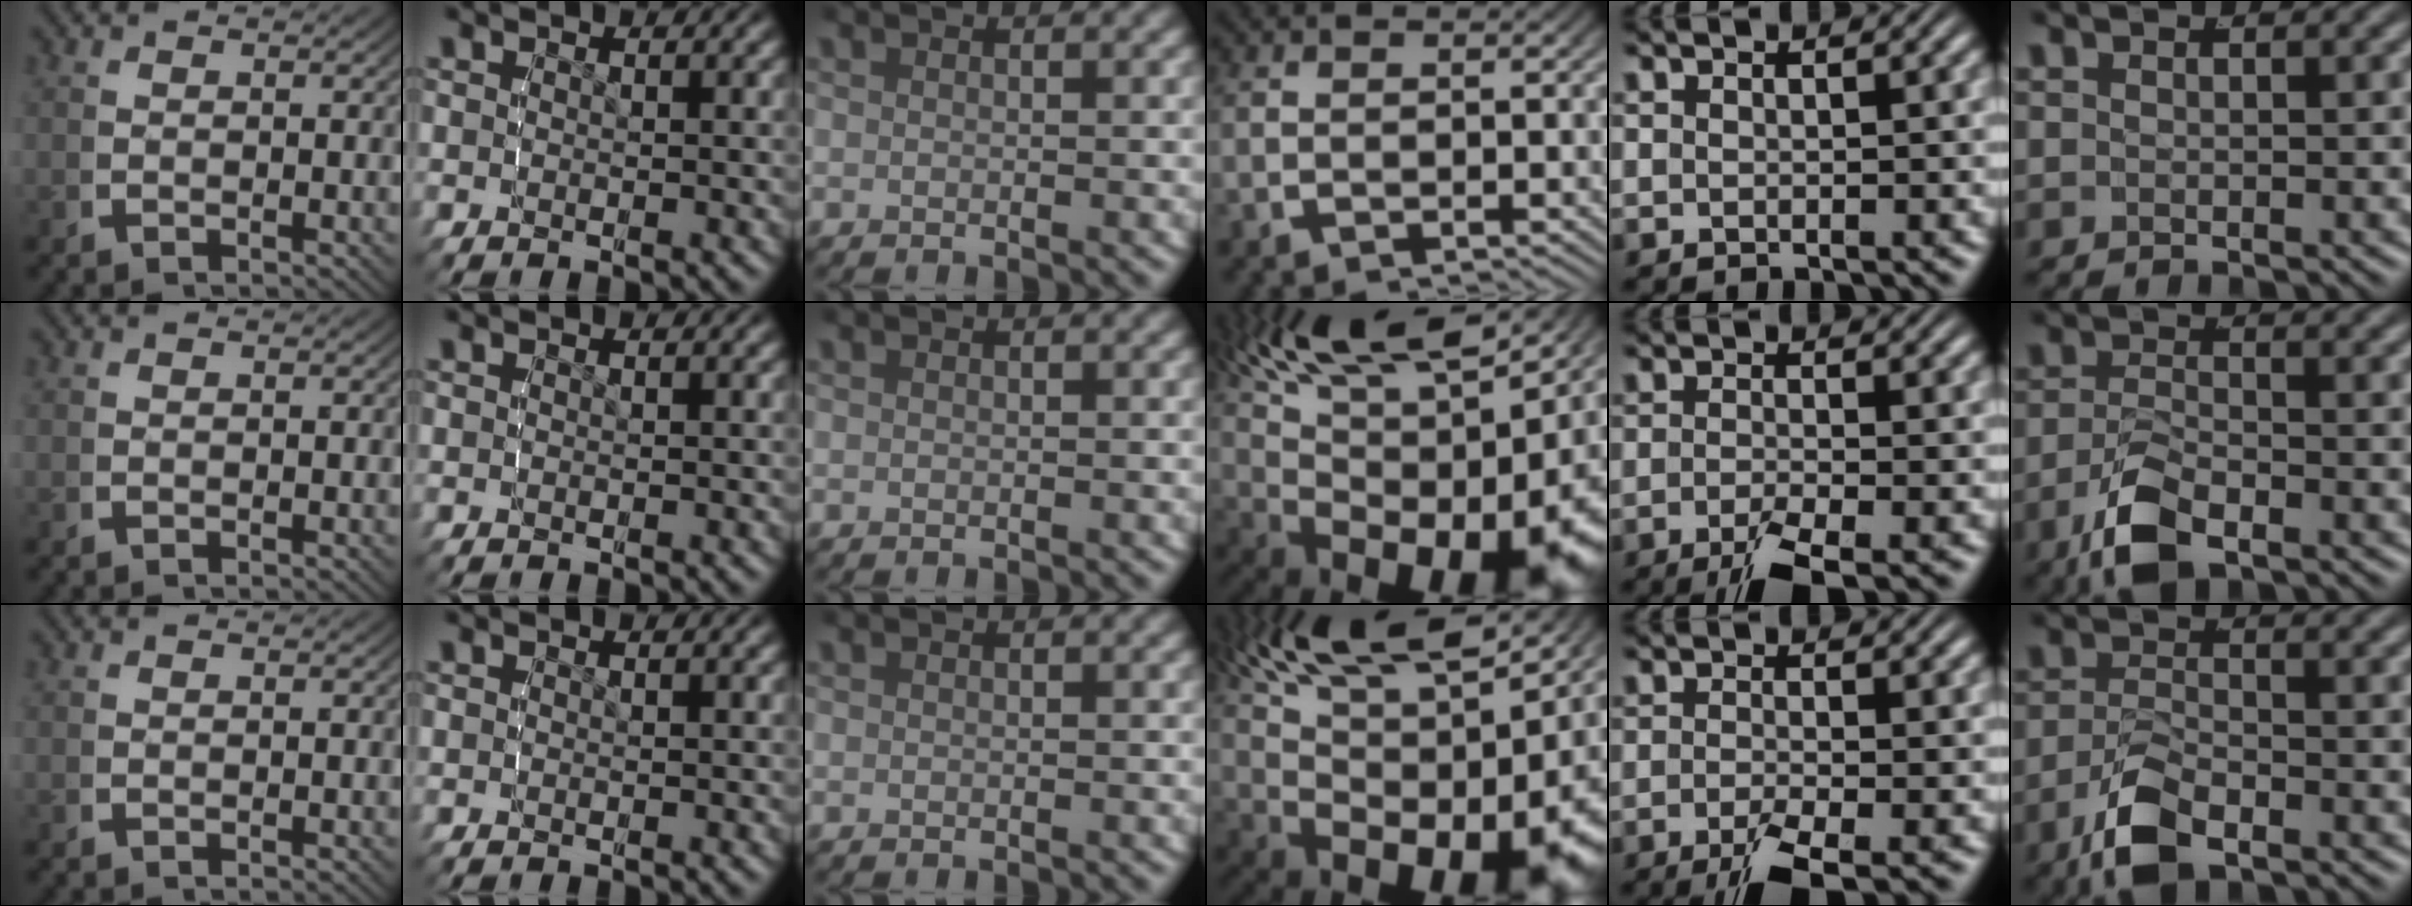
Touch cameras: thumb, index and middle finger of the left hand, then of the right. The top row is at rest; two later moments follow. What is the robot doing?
{"motion": "lift_and_place", "object": "glasses"}